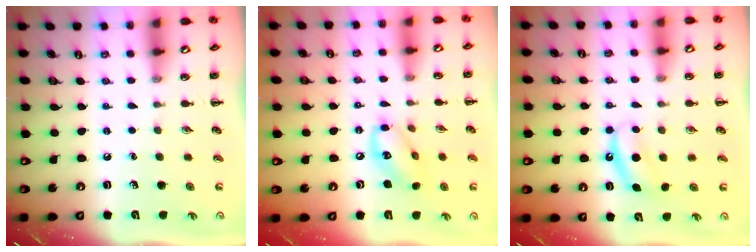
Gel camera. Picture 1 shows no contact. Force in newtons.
{"total": 11.6, "press": 11.4, "slide": 2.1}
{"total": 5.7, "press": 5.5, "slide": 1.4}